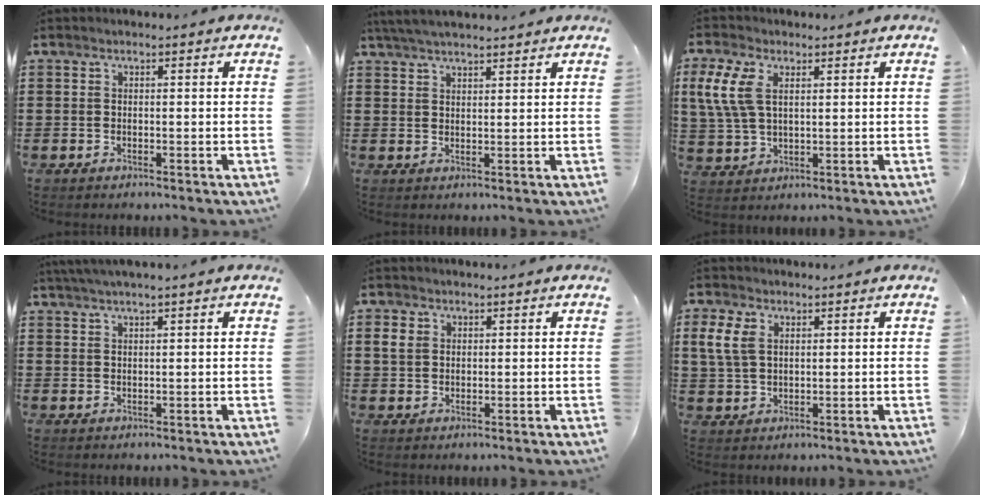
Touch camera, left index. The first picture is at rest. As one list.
[{"total": 3.6, "force": [3.4, 0.2, 1.2], "torque": [-0.032, 0.000, 0.064]}, {"total": 7.0, "force": [2.5, 3.9, 5.3], "torque": [-0.142, 0.001, 0.039]}, {"total": 1.6, "force": [1.3, -0.3, 0.9], "torque": [-0.017, 0.000, 0.024]}, {"total": 2.2, "force": [0.7, 1.9, 0.8], "torque": [-0.023, 0.007, 0.012]}, {"total": 4.6, "force": [1.8, 3.1, 2.9], "torque": [-0.076, 0.009, 0.029]}]